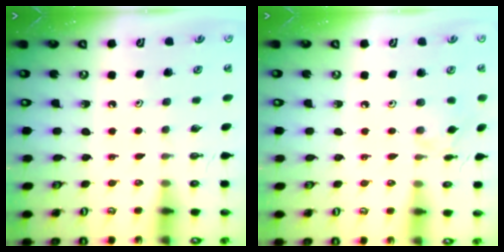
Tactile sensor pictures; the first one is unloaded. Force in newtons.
{"total": 7.0, "press": 7.0, "slide": 1.0}